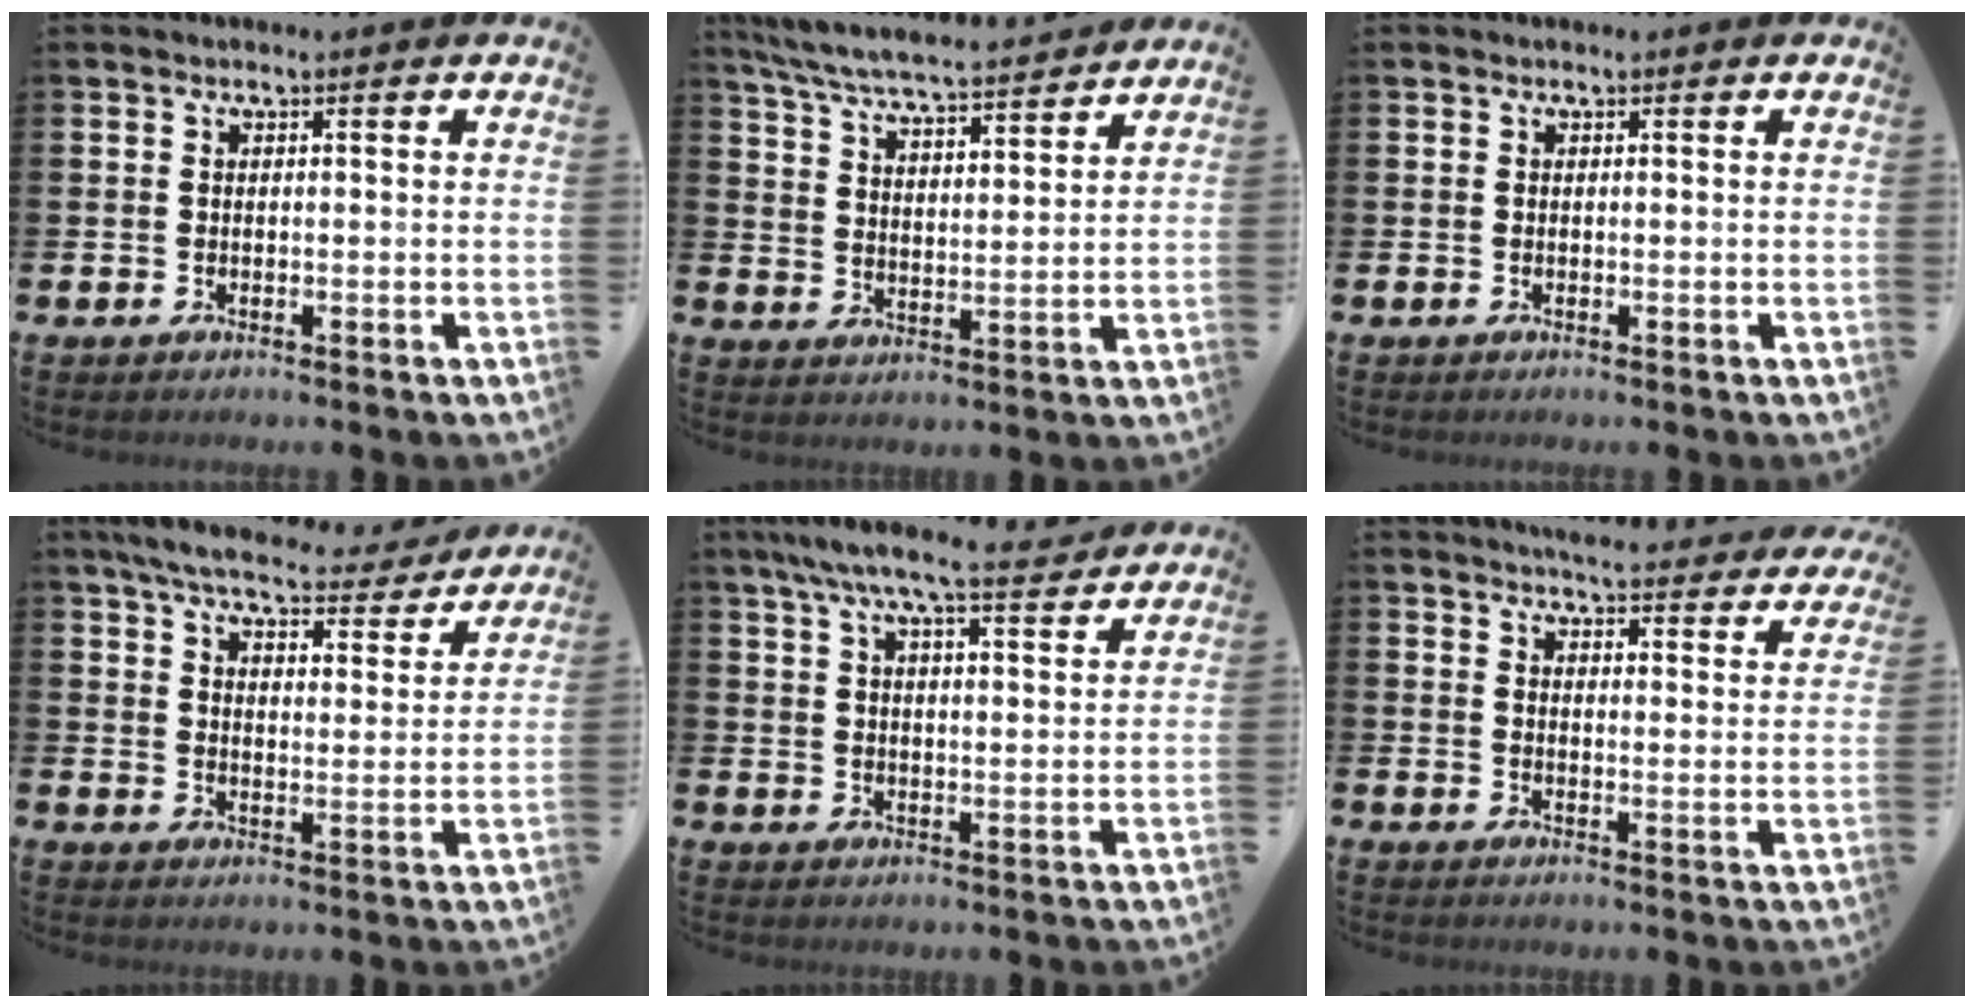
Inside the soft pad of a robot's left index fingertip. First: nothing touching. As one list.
[{"total": 6.8, "force": [6.4, 0.6, 2.1], "torque": [-0.068, -0.043, 0.111]}, {"total": 0.0}, {"total": 6.7, "force": [6.1, 1.5, 2.4], "torque": [-0.070, -0.030, 0.104]}, {"total": 8.2, "force": [7.2, 1.0, 3.7], "torque": [-0.080, -0.032, 0.126]}, {"total": 4.8, "force": [4.7, 0.4, 0.8], "torque": [-0.021, -0.037, 0.080]}]